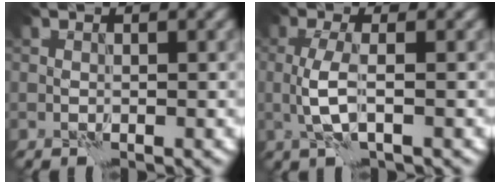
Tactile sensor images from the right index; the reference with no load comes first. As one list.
[{"total": 2.9, "force": [-0.2, 0.6, 2.8], "torque": [-0.067, -0.002, -0.004]}]